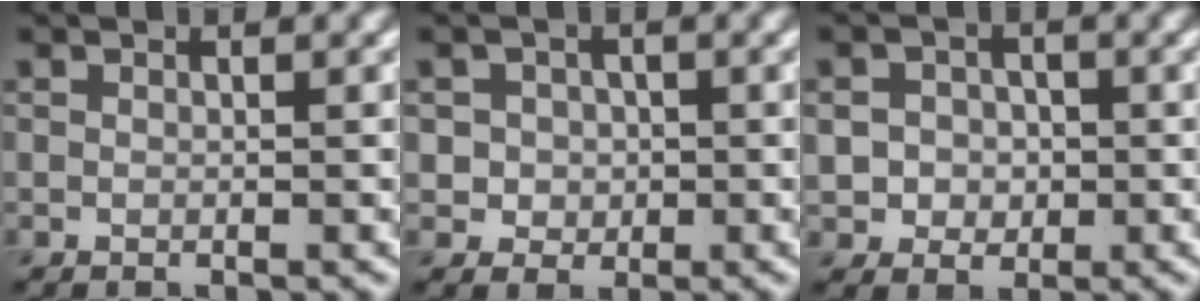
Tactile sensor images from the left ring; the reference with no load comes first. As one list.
[{"total": 2.4, "force": [0.0, 2.3, 0.7], "torque": [-0.003, -0.002, 0.003]}, {"total": 3.6, "force": [-0.2, 3.4, 1.2], "torque": [-0.017, 0.006, -0.011]}]